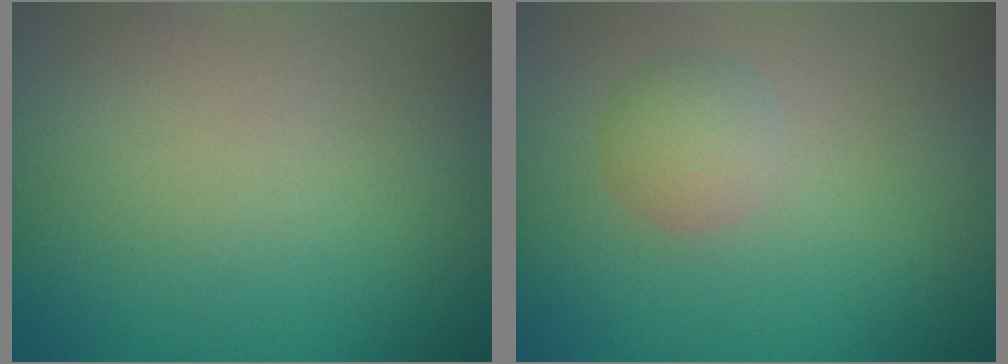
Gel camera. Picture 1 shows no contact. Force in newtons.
{"total": 2.0, "press": 2.0, "slide": 0.0}